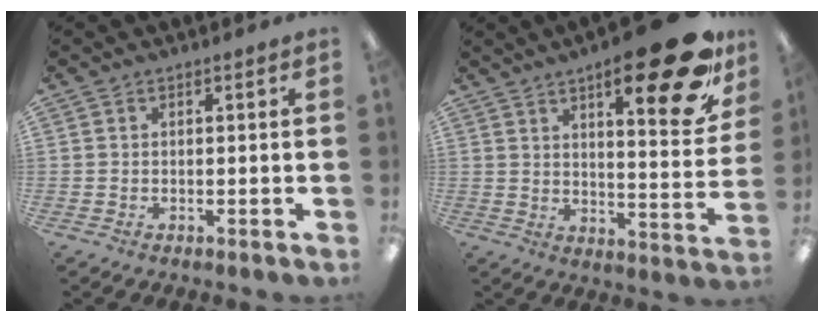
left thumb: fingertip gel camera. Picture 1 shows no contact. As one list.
[{"total": 21.1, "force": [13.1, 6.0, 15.5], "torque": [-0.204, -0.087, 0.202]}]